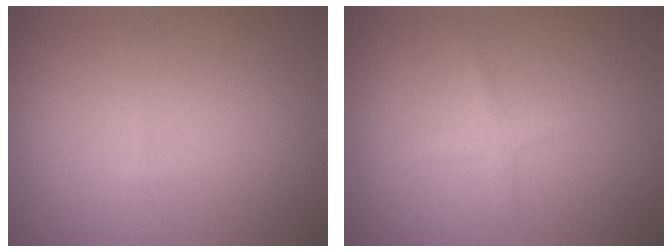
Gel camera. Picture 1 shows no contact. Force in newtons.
{"total": 1.1, "press": 1.1, "slide": 0.0}